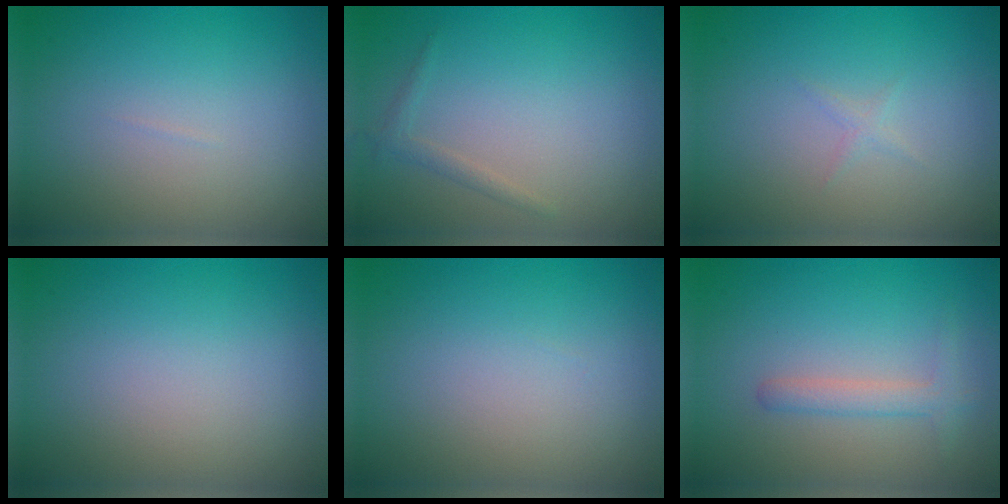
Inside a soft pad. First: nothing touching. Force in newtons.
{"total": 1.0, "press": 1.0, "slide": 0.0}
{"total": 0.6, "press": 0.6, "slide": 0.0}
{"total": 0.0}
{"total": 0.0}
{"total": 1.8, "press": 1.8, "slide": 0.1}